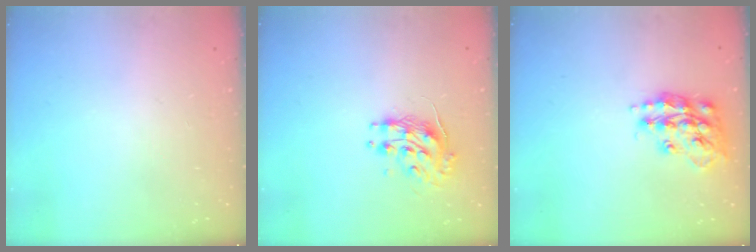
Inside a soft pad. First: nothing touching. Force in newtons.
{"total": 9.3, "press": 9.3, "slide": 0.5}
{"total": 16.0, "press": 16.0, "slide": 1.2}